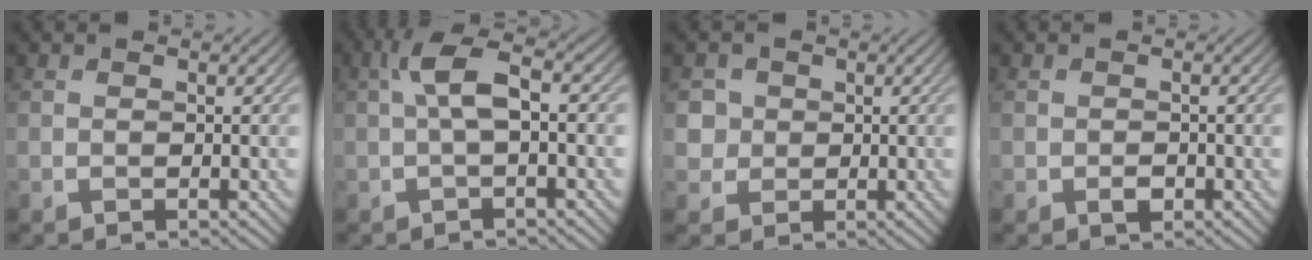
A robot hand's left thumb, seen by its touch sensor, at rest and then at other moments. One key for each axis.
{"total": 4.8, "fx": 0.2, "fy": 1.3, "fz": 4.6, "tx": -0.096, "ty": 0.017, "tz": -0.001}
{"total": 3.0, "fx": 0.5, "fy": 2.9, "fz": 0.6, "tx": -0.025, "ty": -0.007, "tz": 0.013}
{"total": 1.4, "fx": -0.7, "fy": 0.9, "fz": 0.8, "tx": -0.013, "ty": -0.006, "tz": -0.014}